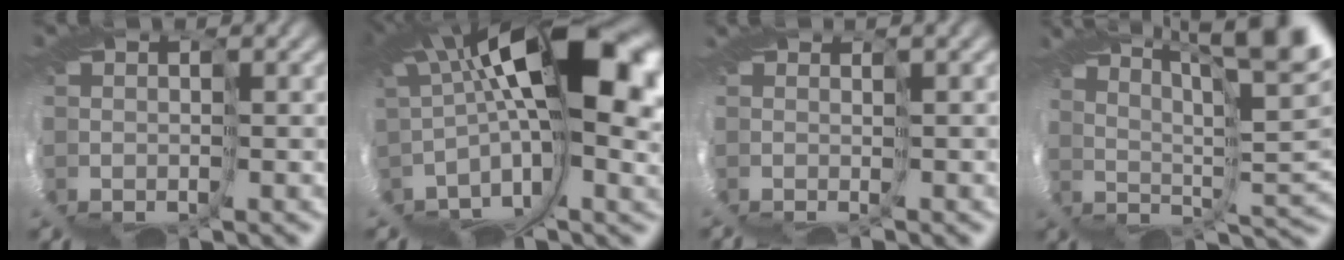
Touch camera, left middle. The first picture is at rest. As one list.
[{"total": 9.7, "force": [1.7, 0.6, 9.5], "torque": [-0.157, 0.012, 0.025]}, {"total": 2.7, "force": [-1.1, -2.3, -0.9], "torque": [0.007, -0.007, -0.002]}, {"total": 9.5, "force": [7.8, -2.2, 5.0], "torque": [-0.059, 0.032, 0.111]}]